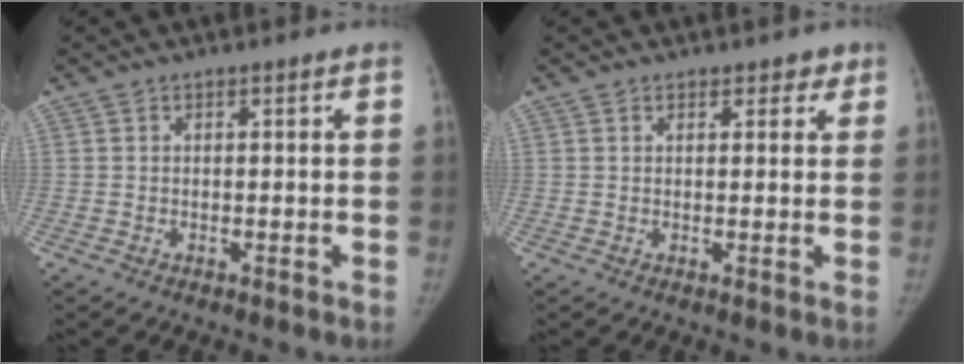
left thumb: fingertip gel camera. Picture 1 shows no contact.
{"total": 2.3, "force": [1.6, 1.3, 0.9], "torque": [0.011, -0.005, 0.014]}